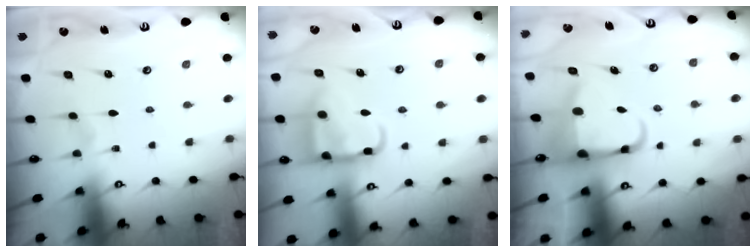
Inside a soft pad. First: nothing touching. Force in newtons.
{"total": 13.4, "press": 13.3, "slide": 1.5}
{"total": 6.1, "press": 5.9, "slide": 1.7}